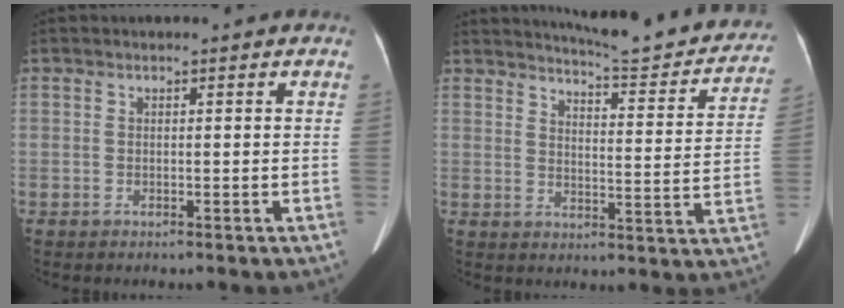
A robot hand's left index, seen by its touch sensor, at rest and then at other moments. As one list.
[{"total": 17.4, "force": [16.3, 1.9, 5.9], "torque": [-0.075, -0.053, 0.192]}]